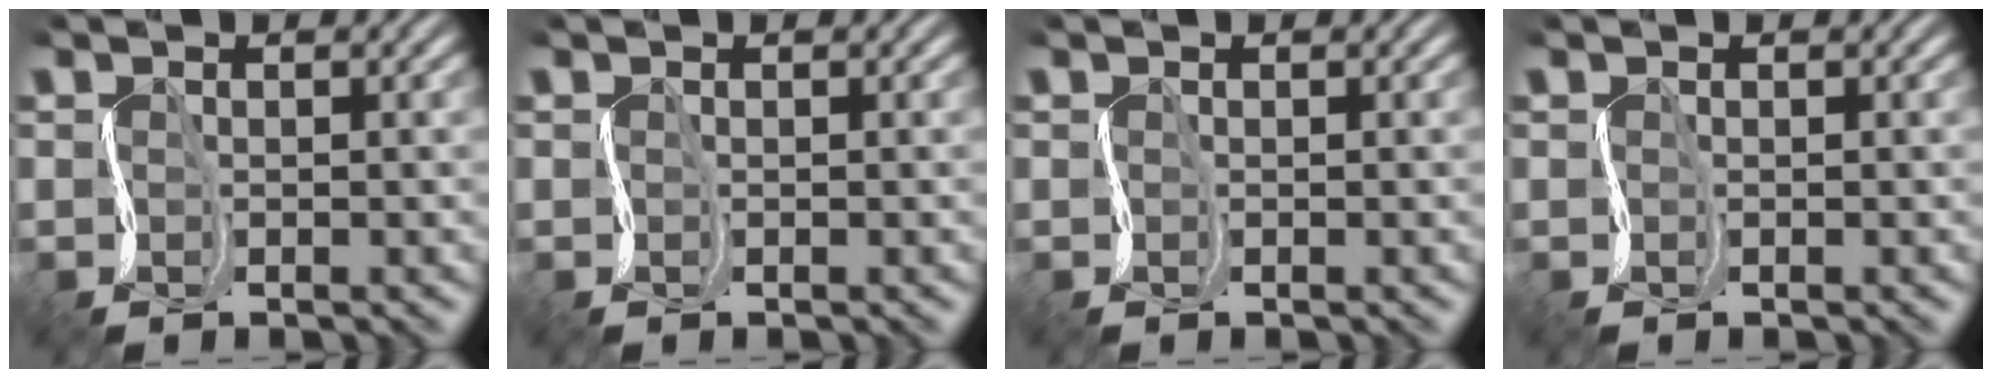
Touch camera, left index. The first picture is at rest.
{"total": 0.0}
{"total": 0.0}
{"total": 0.0}